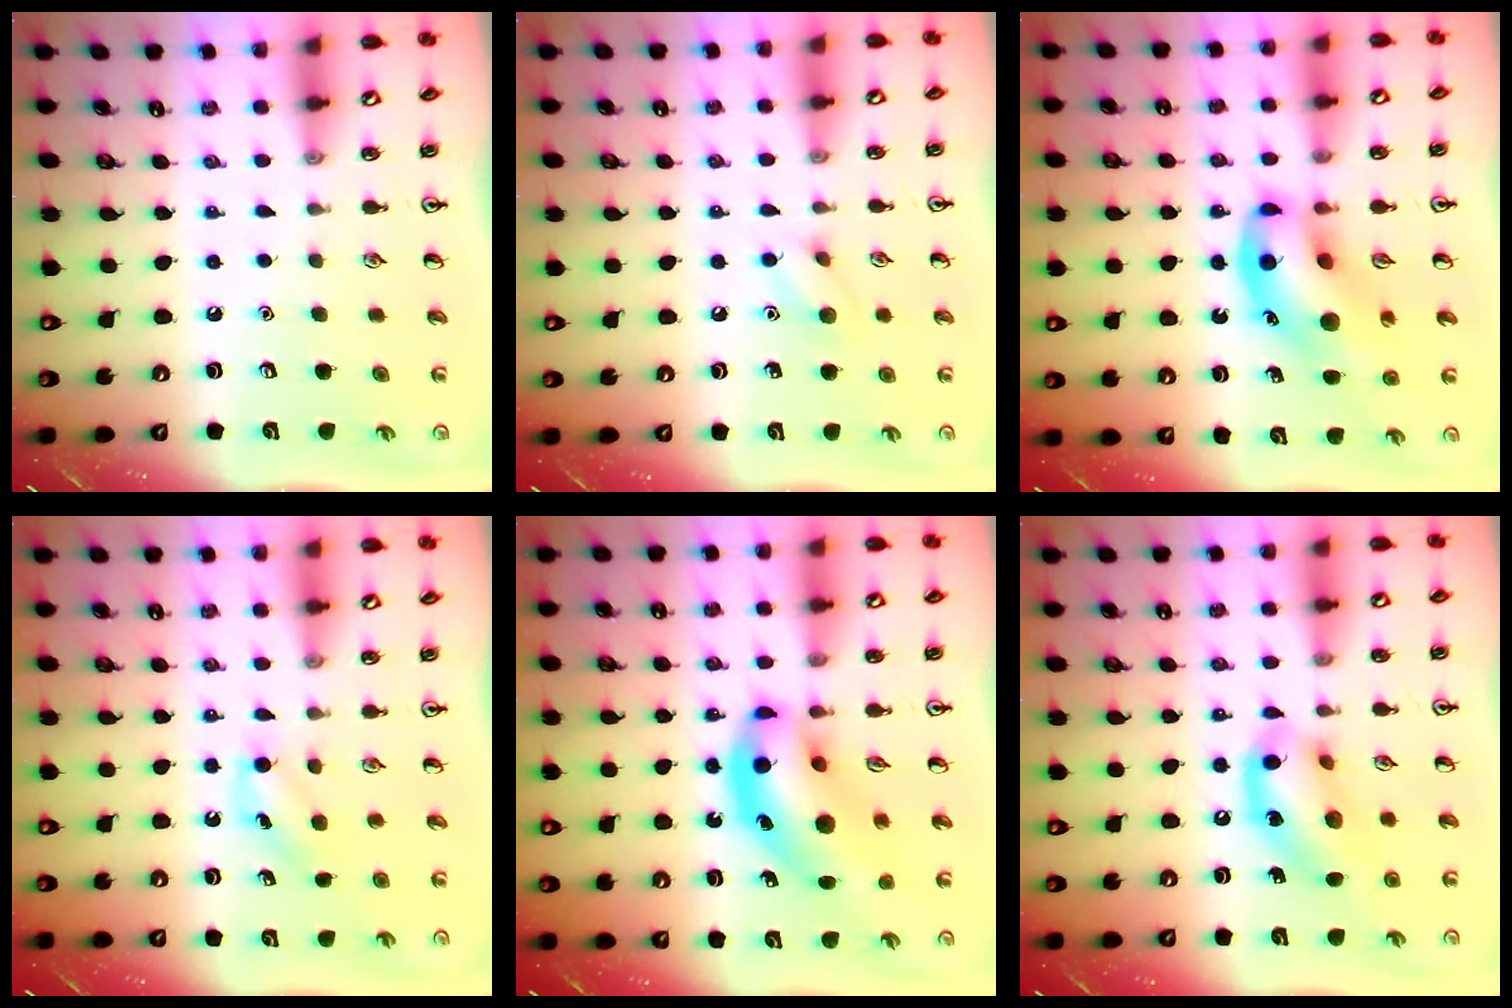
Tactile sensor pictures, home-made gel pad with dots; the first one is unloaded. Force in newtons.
{"total": 6.4, "press": 6.3, "slide": 1.4}
{"total": 15.5, "press": 15.1, "slide": 3.5}
{"total": 5.3, "press": 5.0, "slide": 1.7}
{"total": 14.9, "press": 14.2, "slide": 4.5}
{"total": 13.2, "press": 12.9, "slide": 2.8}